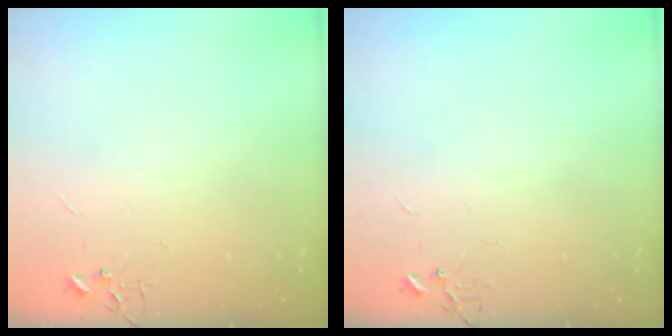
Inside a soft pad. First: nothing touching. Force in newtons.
{"total": 0.0}